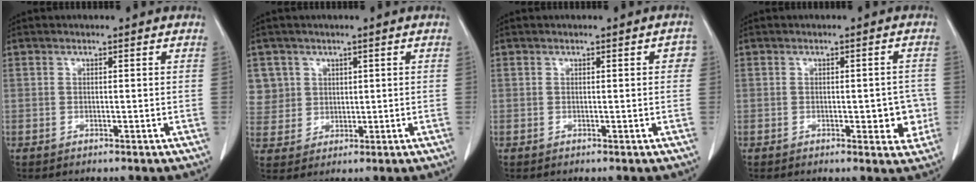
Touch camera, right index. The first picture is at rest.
{"total": 6.3, "force": [2.4, 5.8, -0.1], "torque": [0.008, 0.011, 0.059]}
{"total": 1.7, "force": [0.1, 0.6, 1.6], "torque": [-0.010, 0.010, -0.002]}
{"total": 5.3, "force": [-1.3, 2.3, 4.7], "torque": [-0.048, 0.003, -0.013]}